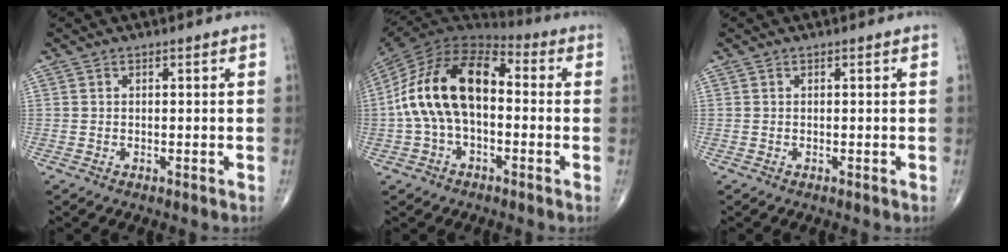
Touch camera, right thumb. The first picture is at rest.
{"total": 18.1, "force": [-0.2, 10.4, 14.8], "torque": [-0.273, 0.045, -0.013]}
{"total": 0.0}